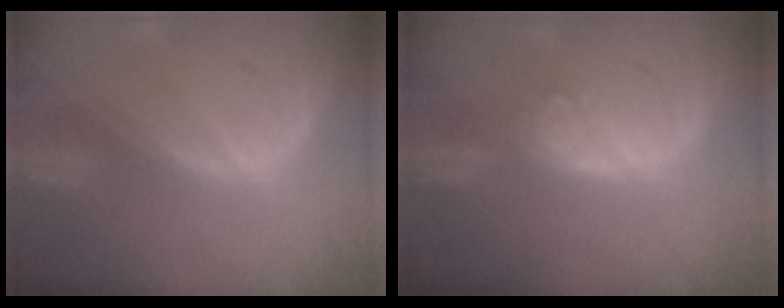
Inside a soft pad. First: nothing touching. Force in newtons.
{"total": 4.0, "press": 3.3, "slide": 2.1}